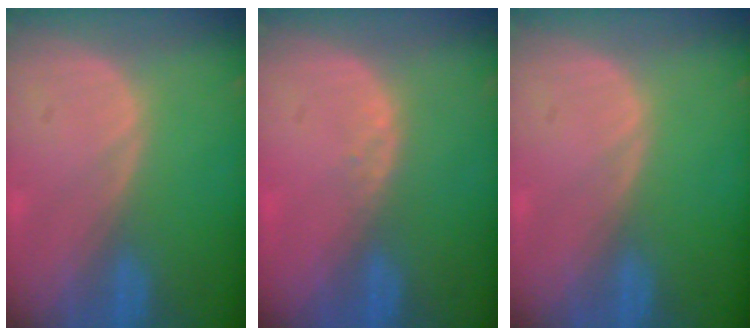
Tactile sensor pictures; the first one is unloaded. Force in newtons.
{"total": 1.1, "press": 0.8, "slide": 0.7}
{"total": 0.0}